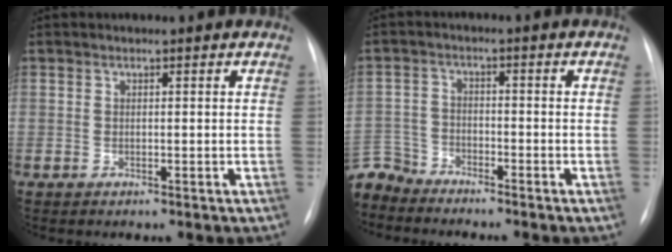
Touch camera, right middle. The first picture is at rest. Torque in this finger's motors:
{"motor_torque": [0.79, -0.84, 0.12, -0.01]}